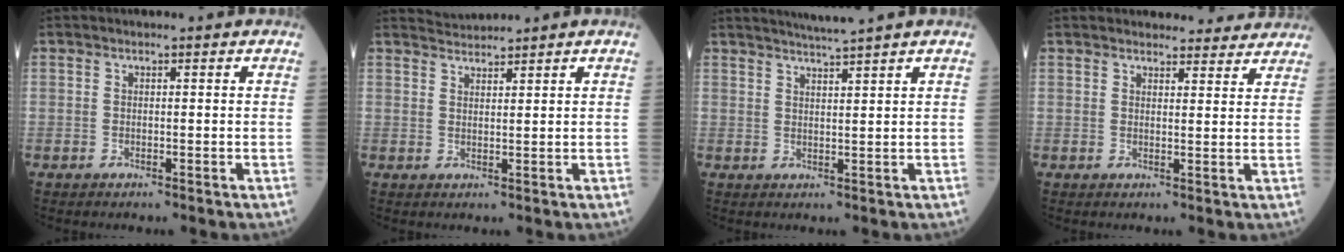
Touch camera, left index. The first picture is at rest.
{"total": 2.7, "force": [2.6, -0.6, -0.5], "torque": [0.000, 0.011, 0.056]}
{"total": 4.6, "force": [4.0, -1.5, 1.6], "torque": [-0.027, 0.001, 0.070]}
{"total": 10.0, "force": [9.5, 2.3, 2.1], "torque": [-0.006, 0.011, 0.101]}